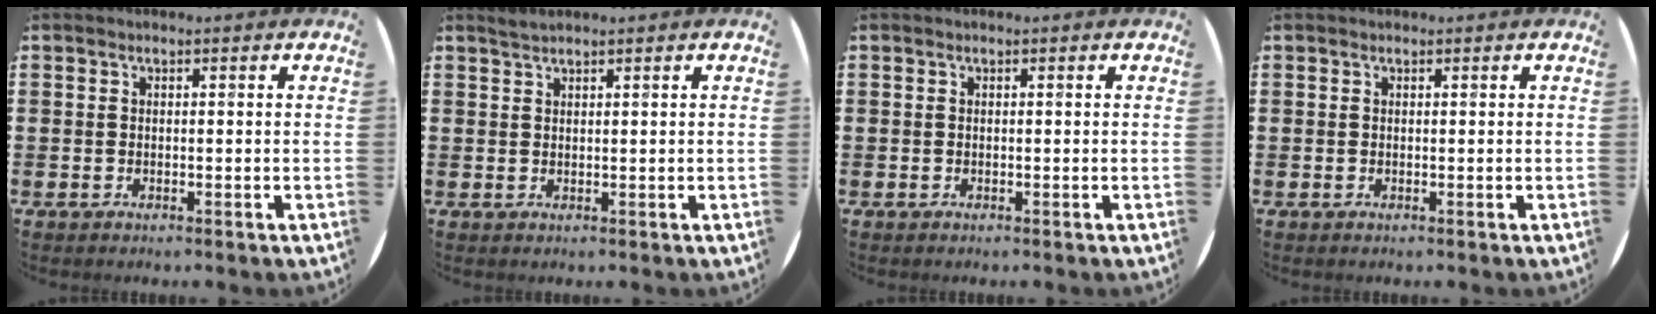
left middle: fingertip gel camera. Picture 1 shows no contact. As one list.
[{"total": 1.1, "force": [1.1, -0.1, 0.2], "torque": [-0.005, 0.000, 0.020]}, {"total": 0.0}, {"total": 0.0}]